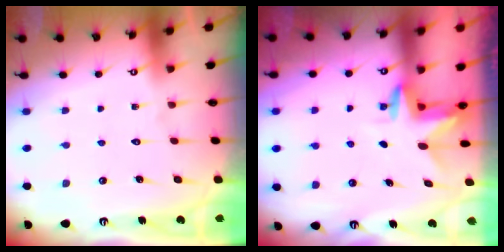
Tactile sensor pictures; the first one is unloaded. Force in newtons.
{"total": 3.2, "press": 3.2, "slide": 0.3}